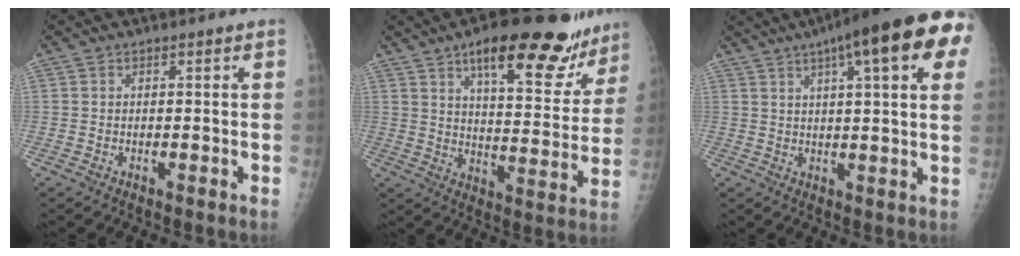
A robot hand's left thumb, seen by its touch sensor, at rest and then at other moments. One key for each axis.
{"total": 21.5, "fx": 14.3, "fy": 7.8, "fz": 14.0, "tx": -0.144, "ty": -0.053, "tz": 0.200}
{"total": 21.6, "fx": 10.0, "fy": 4.6, "fz": 18.6, "tx": -0.259, "ty": 0.016, "tz": 0.125}